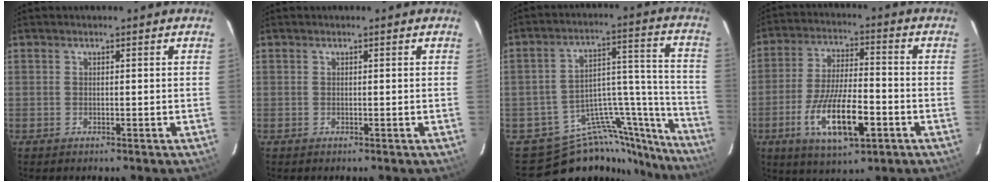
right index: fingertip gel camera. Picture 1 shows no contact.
{"total": 0.0}
{"total": 19.6, "force": [-17.9, 6.2, 4.9], "torque": [-0.056, 0.057, -0.265]}
{"total": 14.4, "force": [-5.7, 4.4, 12.4], "torque": [-0.251, -0.019, -0.095]}